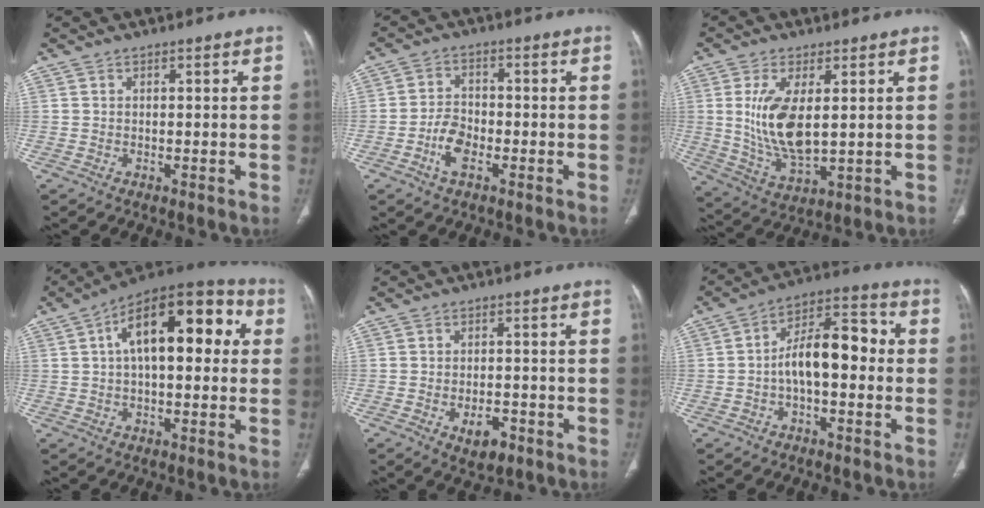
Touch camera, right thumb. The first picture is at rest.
{"total": 5.5, "force": [-2.4, 3.1, 3.9], "torque": [-0.069, 0.016, -0.048]}
{"total": 11.8, "force": [1.7, 5.2, 10.4], "torque": [-0.209, -0.024, 0.047]}
{"total": 18.5, "force": [3.9, 9.0, 15.7], "torque": [-0.207, 0.043, 0.049]}
{"total": 5.3, "force": [-2.4, 2.8, 3.8], "torque": [-0.051, 0.010, -0.031]}
{"total": 12.1, "force": [-1.1, 6.2, 10.4], "torque": [-0.154, 0.047, -0.025]}